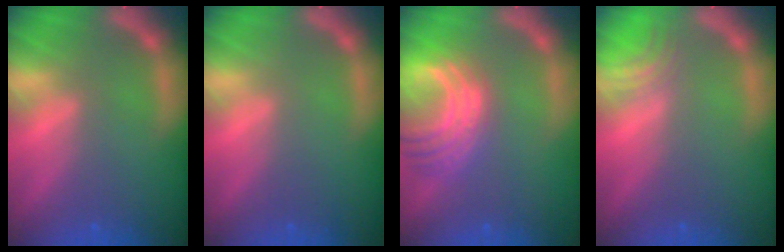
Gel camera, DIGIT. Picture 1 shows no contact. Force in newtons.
{"total": 0.0}
{"total": 8.5}
{"total": 2.5}